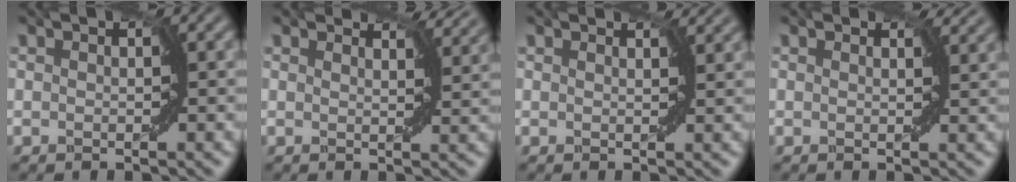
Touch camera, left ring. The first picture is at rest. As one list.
[{"total": 2.6, "force": [1.9, 1.0, 1.5], "torque": [-0.032, -0.005, 0.028]}, {"total": 1.3, "force": [1.0, 0.6, 0.6], "torque": [-0.021, -0.003, 0.014]}, {"total": 1.6, "force": [1.1, 0.8, 0.8], "torque": [-0.022, -0.004, 0.013]}]